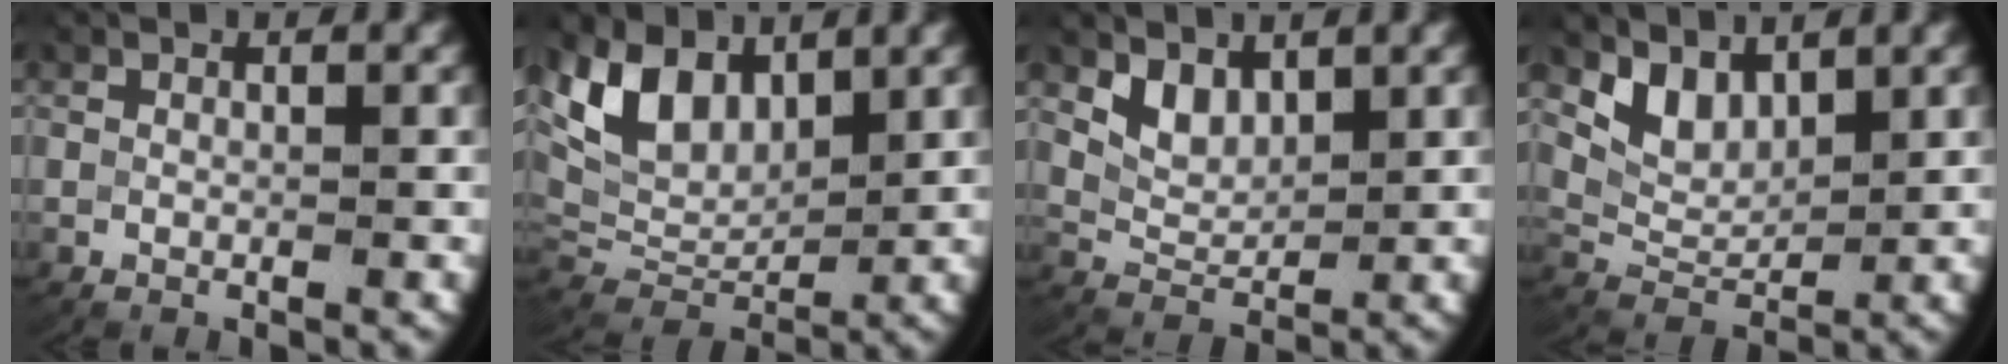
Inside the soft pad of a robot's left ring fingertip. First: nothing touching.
{"total": 9.6, "force": [3.2, 6.8, 5.9], "torque": [-0.136, -0.013, 0.062]}
{"total": 3.1, "force": [1.8, 2.0, 1.5], "torque": [-0.046, -0.013, 0.039]}
{"total": 5.4, "force": [2.5, 3.8, 3.0], "torque": [-0.073, -0.008, 0.050]}